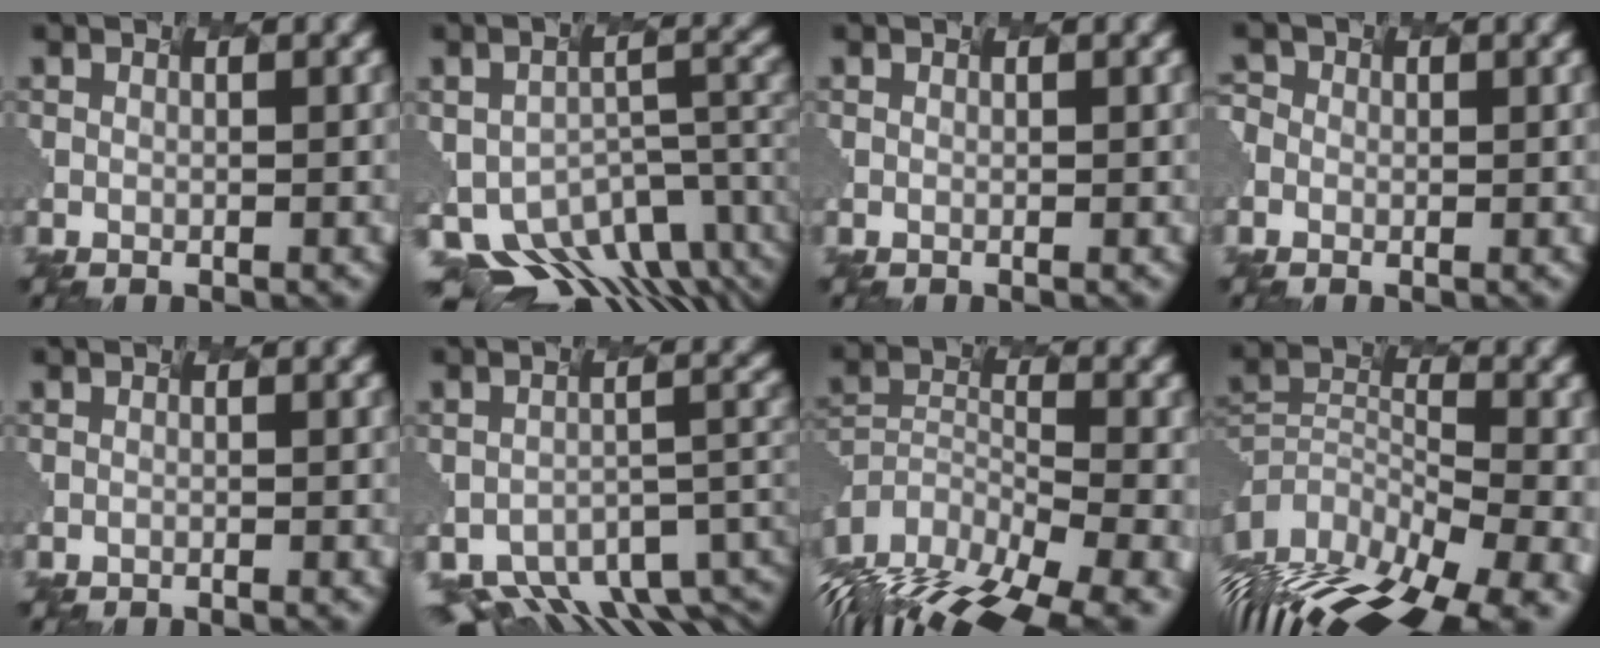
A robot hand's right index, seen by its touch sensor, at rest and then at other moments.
{"total": 8.4, "force": [-6.2, 4.1, 3.9], "torque": [-0.066, -0.016, -0.081]}
{"total": 0.0}
{"total": 1.8, "force": [-1.1, 1.4, 0.4], "torque": [-0.006, 0.002, -0.012]}
{"total": 0.6, "force": [-0.3, 0.3, 0.4], "torque": [0.010, 0.002, -0.005]}
{"total": 8.7, "force": [-7.4, 2.7, 3.6], "torque": [-0.061, -0.009, -0.099]}
{"total": 13.0, "force": [-10.3, 4.6, 6.4], "torque": [-0.119, 0.000, -0.144]}
{"total": 13.8, "force": [-8.5, 6.0, 9.0], "torque": [-0.167, 0.017, -0.112]}